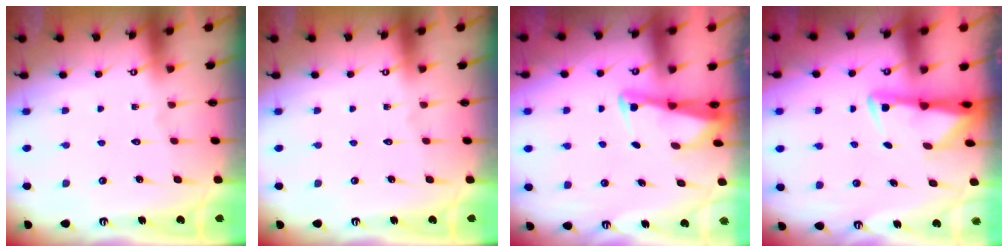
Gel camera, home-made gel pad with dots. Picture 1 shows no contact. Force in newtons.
{"total": 0.0}
{"total": 2.9, "press": 2.9, "slide": 0.3}
{"total": 2.8, "press": 2.8, "slide": 0.4}